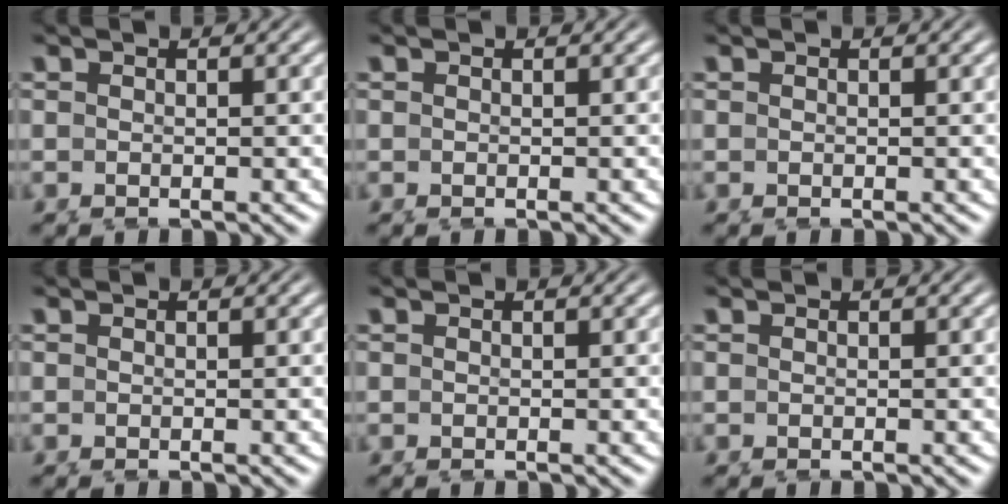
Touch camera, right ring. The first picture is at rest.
{"total": 0.0}
{"total": 0.0}
{"total": 0.0}
{"total": 0.0}
{"total": 0.0}